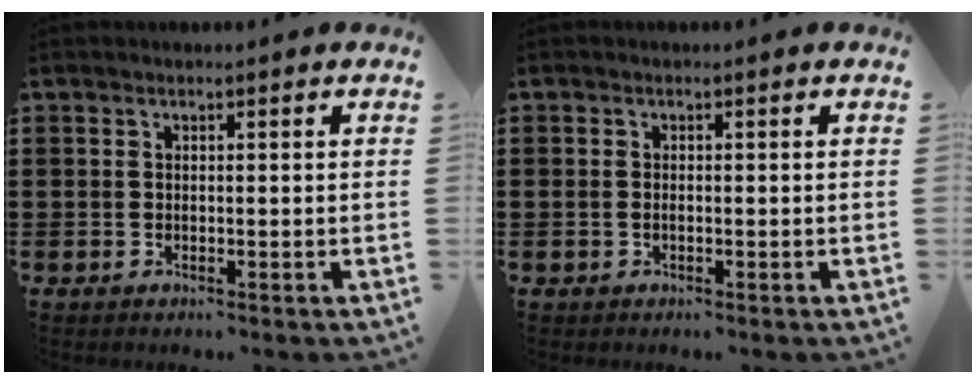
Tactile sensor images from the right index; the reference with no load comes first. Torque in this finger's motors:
{"motor_torque": [-0.14, 0.27, -0.07, -0.01]}